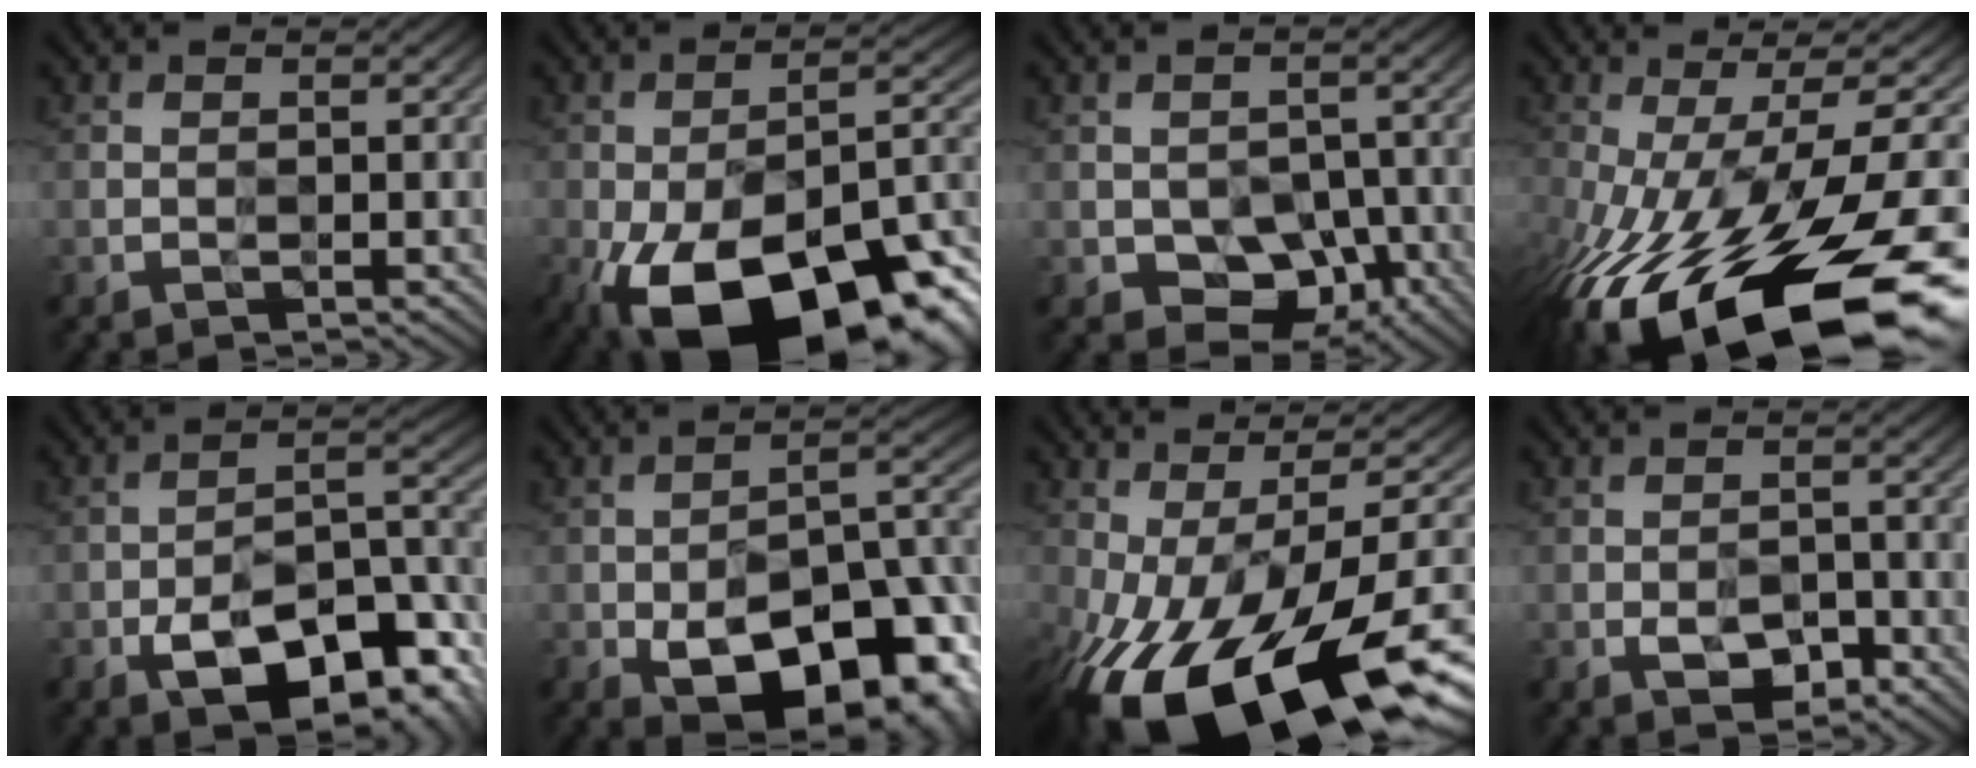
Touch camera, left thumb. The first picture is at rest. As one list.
[{"total": 20.4, "force": [-12.2, 9.2, 13.6], "torque": [-0.220, -0.042, -0.183]}, {"total": 6.1, "force": [-2.0, 4.7, 3.3], "torque": [-0.042, -0.010, -0.028]}, {"total": 18.4, "force": [-9.1, 5.0, 15.2], "torque": [-0.260, -0.031, -0.152]}, {"total": 13.0, "force": [-8.1, 5.6, 8.4], "torque": [-0.129, -0.015, -0.133]}, {"total": 17.1, "force": [-8.9, 8.3, 12.0], "torque": [-0.159, -0.015, -0.141]}, {"total": 18.8, "force": [-8.9, 7.0, 14.9], "torque": [-0.277, -0.028, -0.138]}, {"total": 2.9, "force": [-2.0, 1.6, 1.3], "torque": [-0.019, -0.003, -0.036]}]